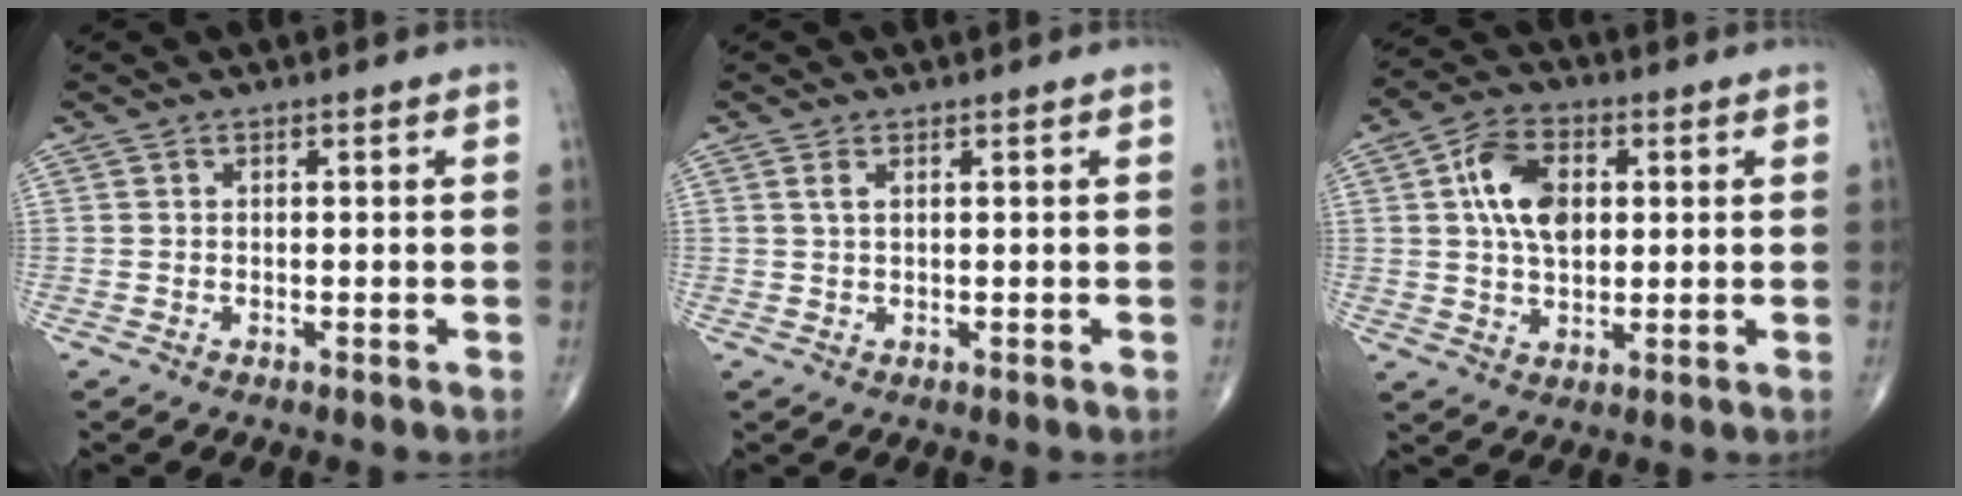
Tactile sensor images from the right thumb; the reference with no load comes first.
{"total": 1.4, "force": [0.7, 0.4, 1.2], "torque": [-0.030, 0.003, 0.016]}
{"total": 10.3, "force": [2.1, 6.4, 7.8], "torque": [-0.129, 0.003, 0.035]}